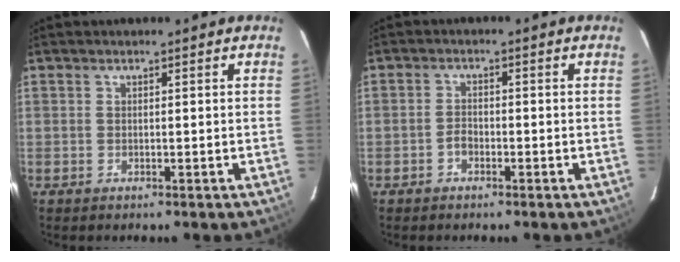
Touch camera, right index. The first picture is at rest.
{"total": 1.9, "force": [-1.1, 1.1, 1.0], "torque": [-0.020, 0.005, -0.023]}